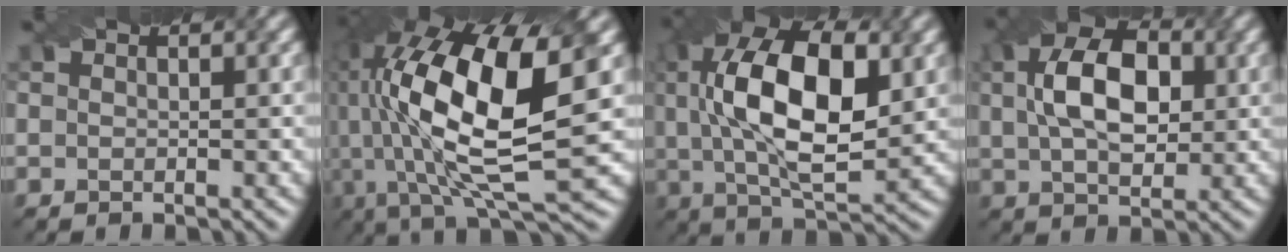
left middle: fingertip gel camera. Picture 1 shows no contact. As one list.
[{"total": 17.0, "force": [2.9, 6.4, 15.5], "torque": [-0.307, 0.013, 0.051]}, {"total": 13.5, "force": [2.0, 6.2, 11.8], "torque": [-0.209, 0.012, 0.033]}, {"total": 8.3, "force": [1.5, 4.9, 6.6], "torque": [-0.121, 0.015, 0.022]}]